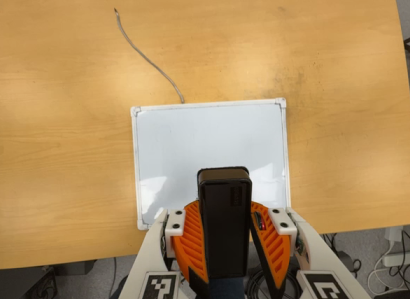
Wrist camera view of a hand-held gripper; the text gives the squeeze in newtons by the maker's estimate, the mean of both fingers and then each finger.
{"total": 7.5, "left": 8.2, "right": 6.9}